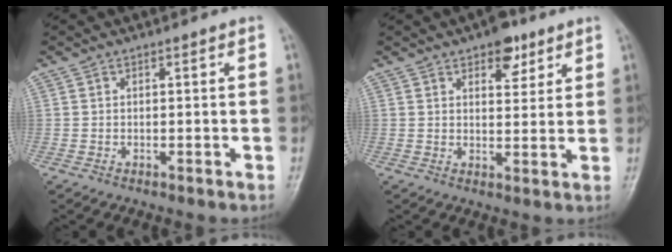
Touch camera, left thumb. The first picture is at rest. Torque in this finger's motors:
{"motor_torque": [0.48, 0.40, 0.30, -0.49, -0.01]}